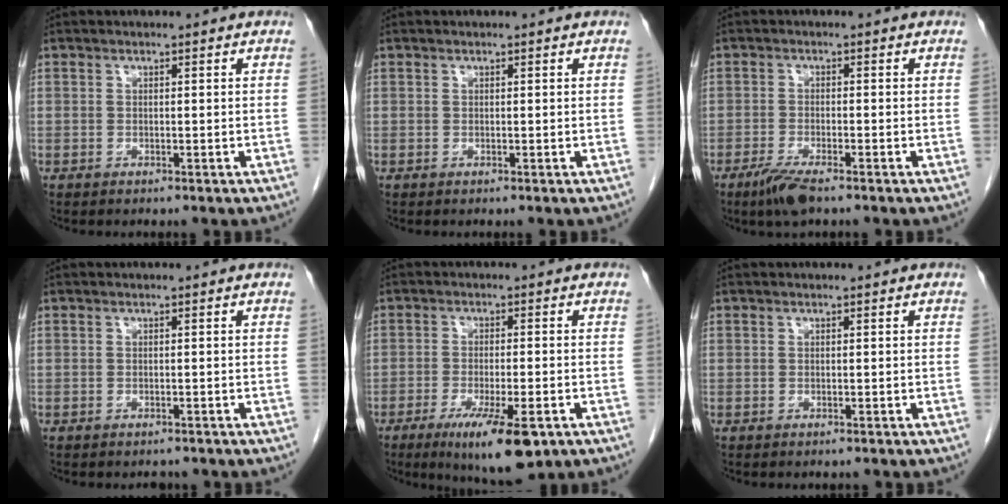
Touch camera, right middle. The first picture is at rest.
{"total": 0.0}
{"total": 4.4, "force": [-3.1, 0.6, 3.1], "torque": [-0.067, -0.009, -0.058]}
{"total": 1.3, "force": [-1.2, 0.5, 0.1], "torque": [-0.007, -0.001, -0.015]}
{"total": 10.4, "force": [-5.8, 1.9, 8.4], "torque": [-0.134, -0.023, -0.085]}
{"total": 0.0}